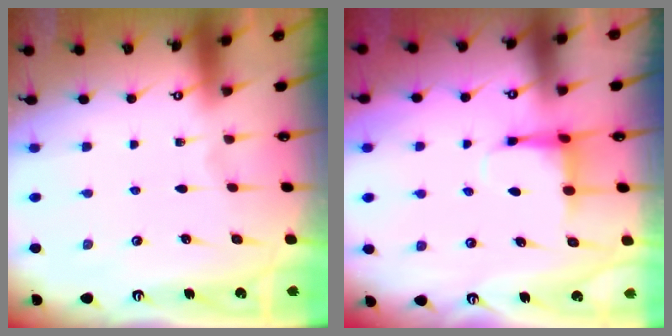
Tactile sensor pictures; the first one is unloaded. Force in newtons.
{"total": 4.9, "press": 4.8, "slide": 0.9}